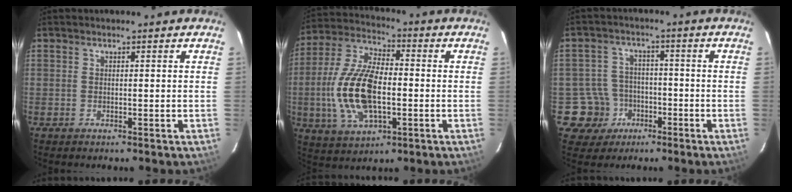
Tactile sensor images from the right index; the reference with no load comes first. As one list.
[{"total": 16.7, "force": [-2.4, 8.1, 14.4], "torque": [-0.305, 0.005, -0.042]}, {"total": 7.6, "force": [-3.3, 6.9, 0.0], "torque": [-0.020, 0.028, -0.048]}]